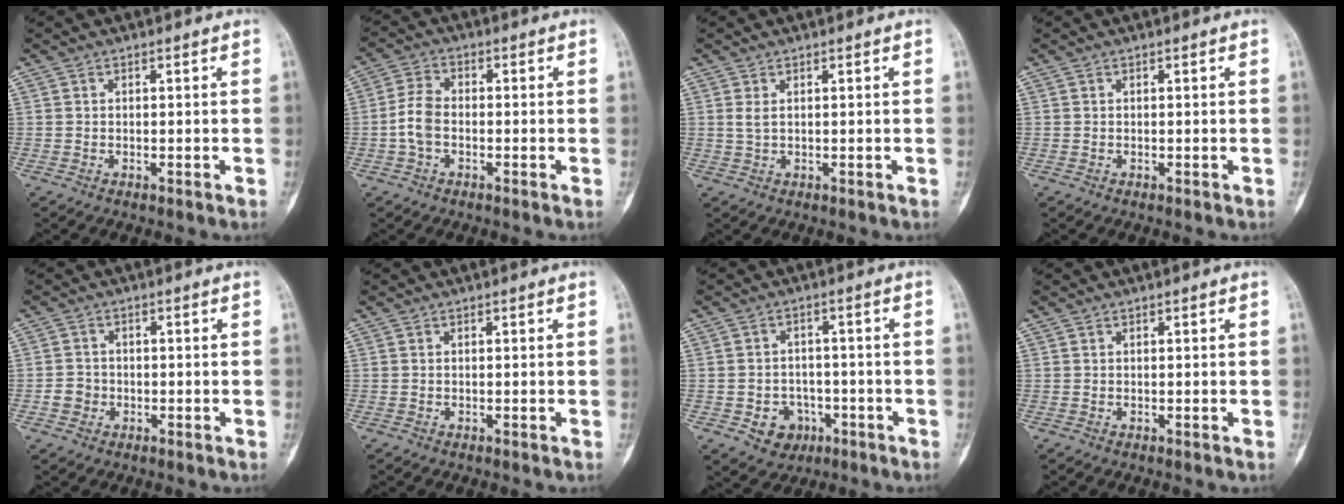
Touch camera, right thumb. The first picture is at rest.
{"total": 5.1, "force": [-1.2, 3.3, 3.7], "torque": [-0.080, 0.019, -0.029]}
{"total": 1.3, "force": [0.5, 0.5, 1.0], "torque": [-0.028, 0.004, 0.017]}
{"total": 0.0}
{"total": 2.8, "force": [-0.9, 2.6, 0.8], "torque": [-0.002, 0.011, -0.018]}
{"total": 0.0}
{"total": 6.3, "force": [-2.5, 5.3, 2.4], "torque": [-0.008, 0.020, -0.028]}
{"total": 0.0}